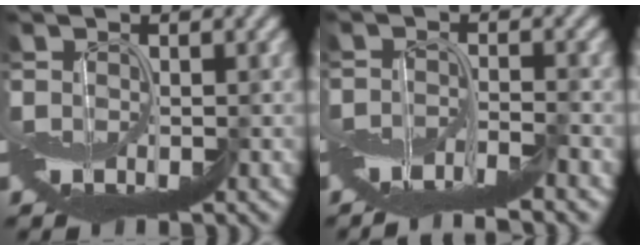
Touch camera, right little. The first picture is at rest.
{"total": 5.9, "force": [-4.2, 1.1, 3.9], "torque": [-0.063, -0.003, -0.078]}